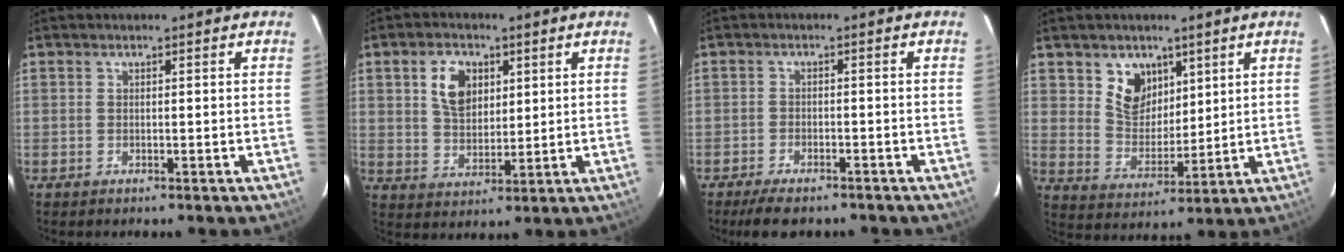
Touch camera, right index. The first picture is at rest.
{"total": 7.8, "force": [2.9, 5.1, 5.1], "torque": [-0.094, 0.014, 0.057]}
{"total": 6.7, "force": [-5.4, 2.2, 3.2], "torque": [-0.077, -0.012, -0.086]}
{"total": 8.3, "force": [4.6, 6.2, 3.0], "torque": [-0.052, 0.000, 0.094]}